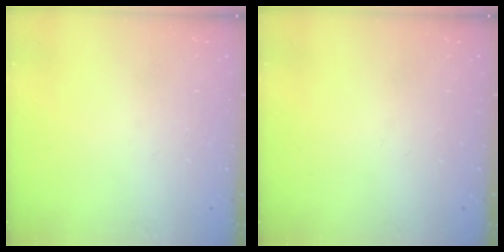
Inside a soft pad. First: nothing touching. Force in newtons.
{"total": 0.0}